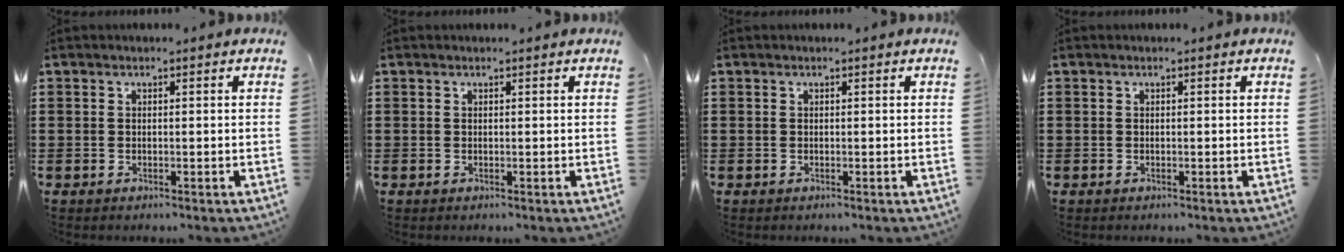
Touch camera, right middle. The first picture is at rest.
{"total": 0.0}
{"total": 0.0}
{"total": 0.0}